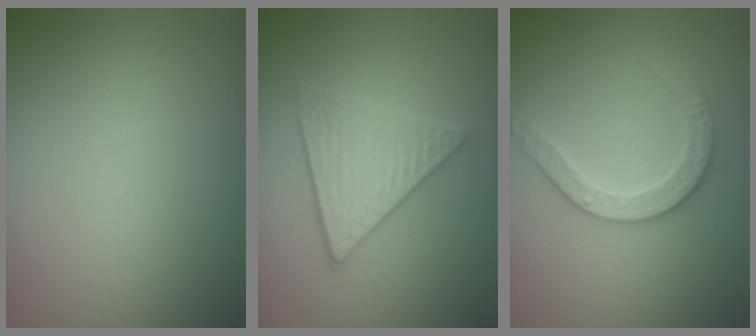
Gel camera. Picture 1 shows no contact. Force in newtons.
{"total": 4.5, "press": 3.5, "slide": 2.8}
{"total": 2.9, "press": 2.9, "slide": 0.7}